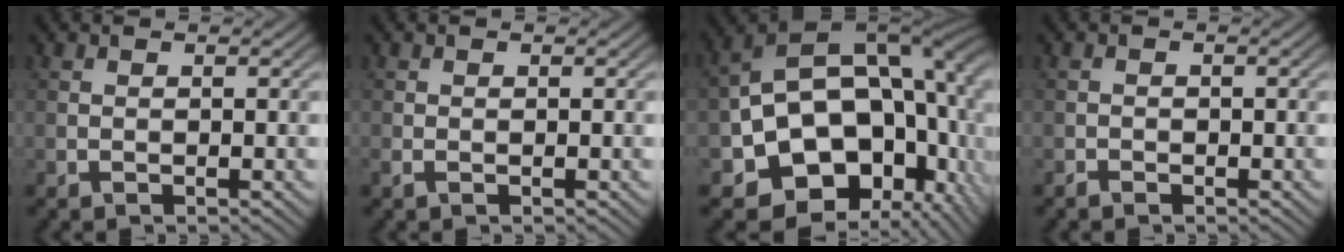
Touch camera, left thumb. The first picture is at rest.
{"total": 0.8, "force": [-0.3, 0.5, 0.6], "torque": [-0.016, 0.000, -0.006]}
{"total": 20.9, "force": [-3.2, 14.8, 14.5], "torque": [-0.208, -0.048, -0.023]}
{"total": 1.2, "force": [-0.9, 0.8, 0.2], "torque": [-0.002, -0.002, -0.019]}